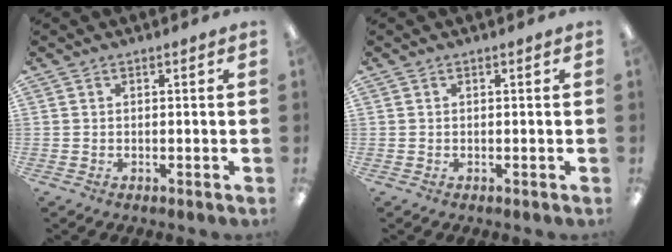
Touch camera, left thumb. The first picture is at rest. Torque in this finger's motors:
{"motor_torque": [0.00, 0.00, -0.04, -0.04, 0.00]}